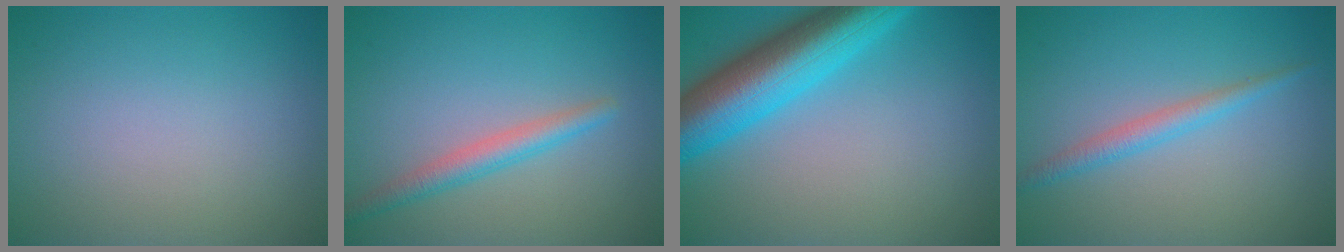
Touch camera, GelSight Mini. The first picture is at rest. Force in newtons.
{"total": 2.5, "press": 2.5, "slide": 0.1}
{"total": 9.4, "press": 9.4, "slide": 0.4}
{"total": 2.0, "press": 2.0, "slide": 0.0}